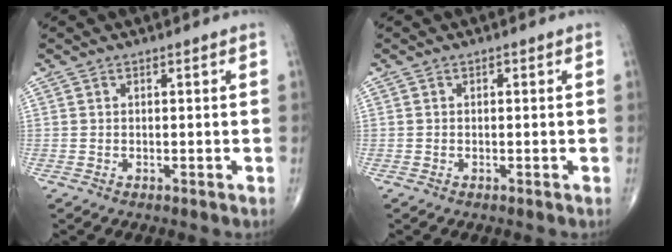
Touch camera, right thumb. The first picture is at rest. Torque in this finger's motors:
{"motor_torque": [0.04, 0.23, -0.04, -0.04, -0.03]}